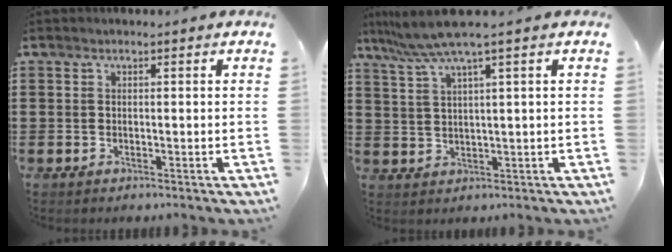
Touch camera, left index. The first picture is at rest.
{"total": 5.3, "force": [3.4, -0.5, 4.1], "torque": [-0.097, -0.015, 0.055]}